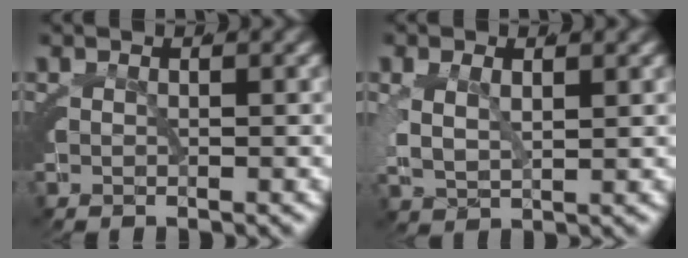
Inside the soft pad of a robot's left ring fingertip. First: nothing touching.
{"total": 3.3, "force": [0.7, 2.4, 2.1], "torque": [-0.062, -0.009, 0.021]}